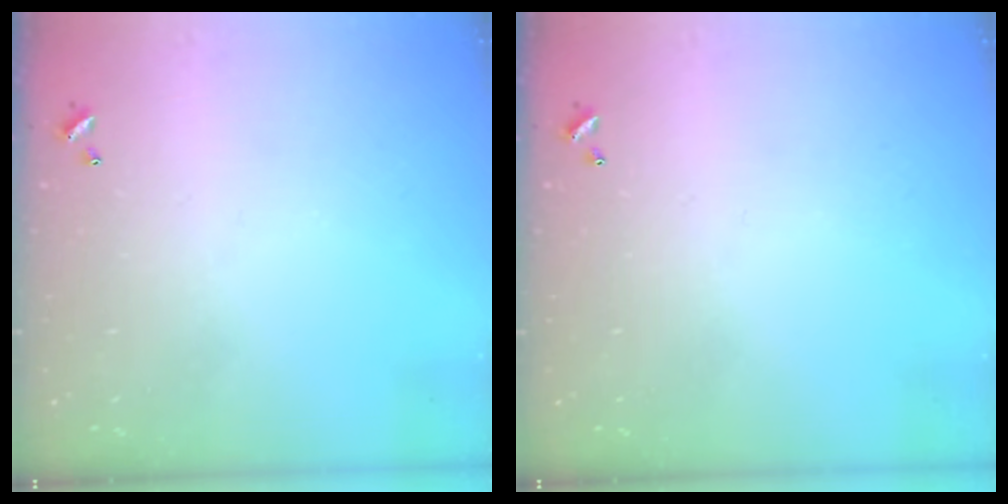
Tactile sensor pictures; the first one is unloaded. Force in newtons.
{"total": 0.0}